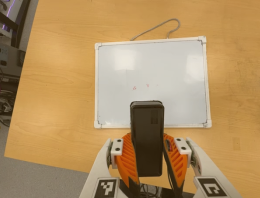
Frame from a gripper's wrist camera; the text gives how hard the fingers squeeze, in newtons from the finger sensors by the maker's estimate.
{"total": 9.2, "left": 8.0, "right": 10.4}